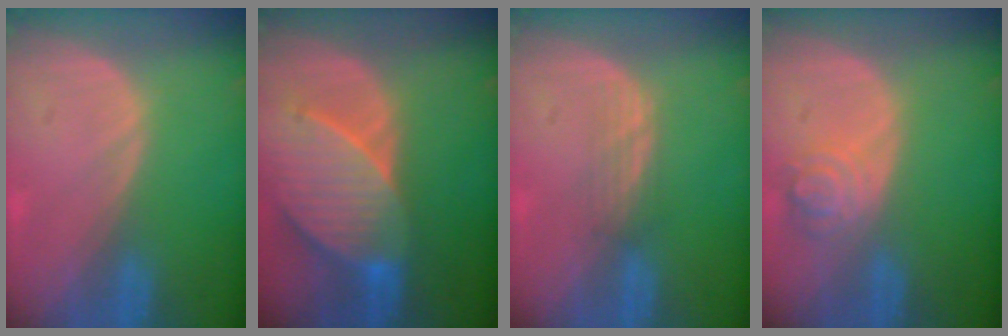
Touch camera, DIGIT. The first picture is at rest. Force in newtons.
{"total": 9.6, "press": 8.7, "slide": 4.1}
{"total": 2.1, "press": 2.1, "slide": 0.2}
{"total": 4.4, "press": 4.1, "slide": 1.6}